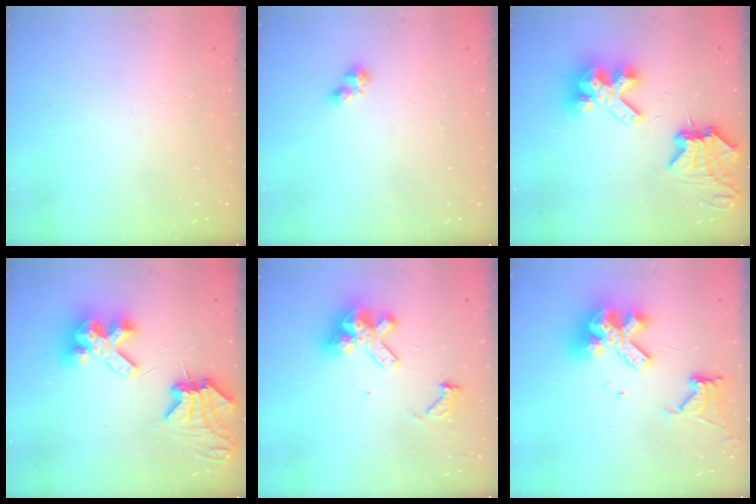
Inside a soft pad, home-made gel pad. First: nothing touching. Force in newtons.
{"total": 2.7, "press": 2.6, "slide": 0.5}
{"total": 10.2, "press": 10.1, "slide": 1.3}
{"total": 10.2, "press": 10.1, "slide": 1.3}
{"total": 11.0, "press": 10.9, "slide": 1.4}
{"total": 15.2, "press": 15.1, "slide": 1.7}